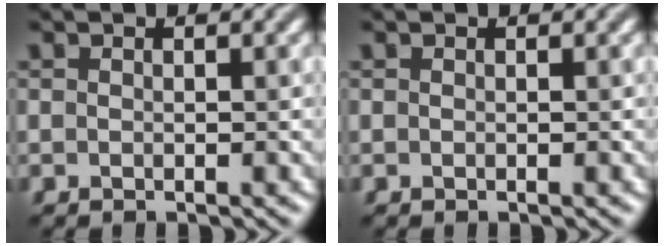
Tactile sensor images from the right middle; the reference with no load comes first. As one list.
[{"total": 0.0}]